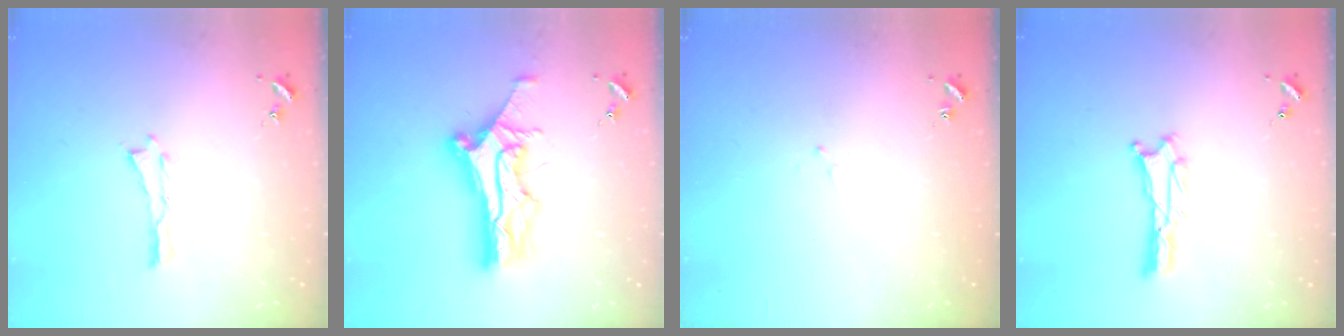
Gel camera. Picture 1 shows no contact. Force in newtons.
{"total": 11.5, "press": 11.5, "slide": 0.8}
{"total": 1.1, "press": 1.0, "slide": 0.2}
{"total": 1.3, "press": 1.2, "slide": 0.1}